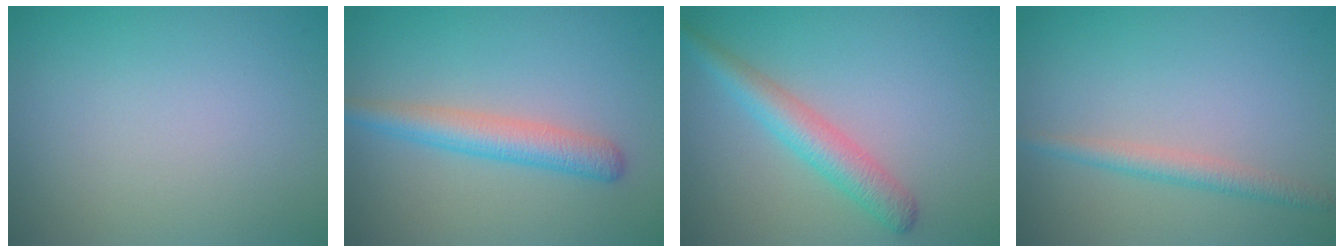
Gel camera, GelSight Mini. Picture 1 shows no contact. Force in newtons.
{"total": 3.5, "press": 3.5, "slide": 0.1}
{"total": 3.5, "press": 3.5, "slide": 0.1}
{"total": 2.0, "press": 2.0, "slide": 0.0}